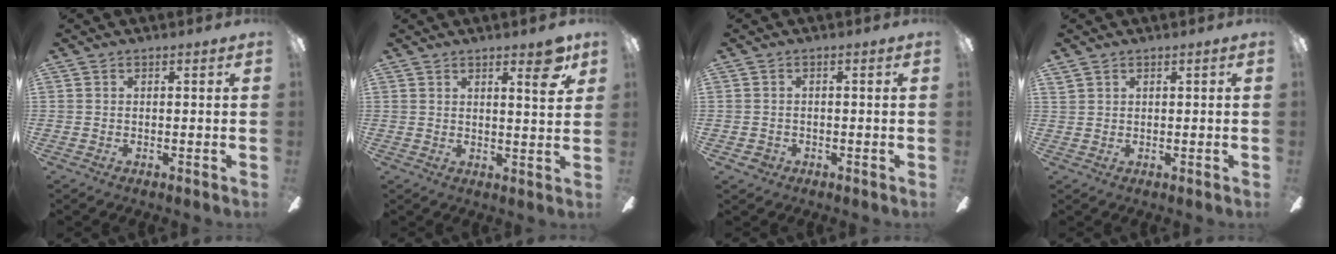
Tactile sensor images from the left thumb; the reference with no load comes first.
{"total": 6.3, "force": [4.3, 1.3, 4.5], "torque": [-0.056, -0.021, 0.065]}
{"total": 1.8, "force": [-0.9, 1.6, 0.5], "torque": [-0.006, 0.006, -0.018]}
{"total": 1.2, "force": [0.9, 0.7, 0.2], "torque": [-0.007, 0.001, 0.017]}